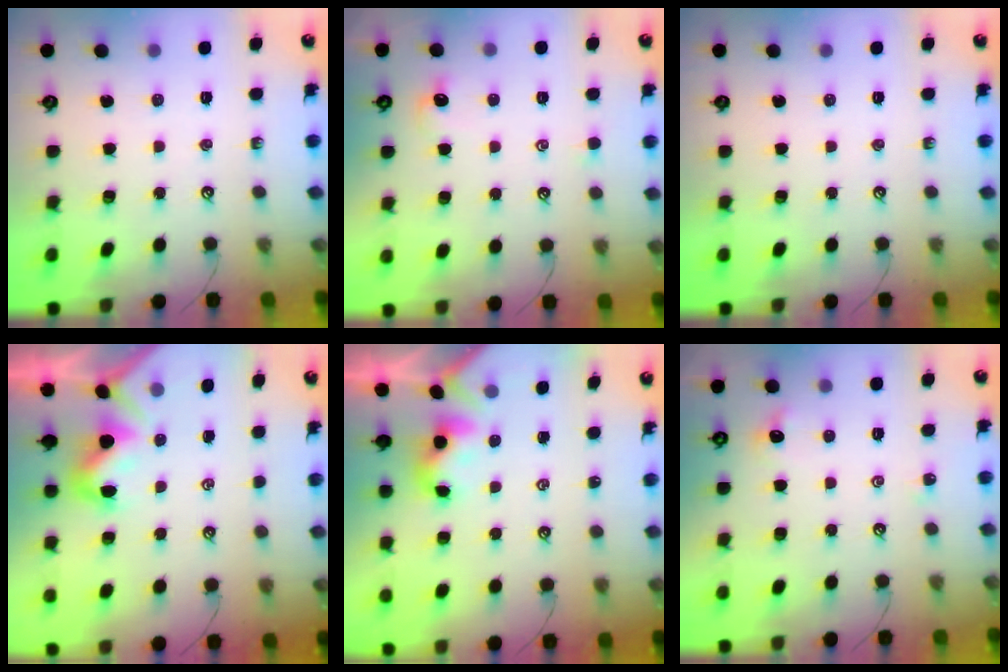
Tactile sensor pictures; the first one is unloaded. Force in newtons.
{"total": 0.8, "press": 0.4, "slide": 0.7}
{"total": 0.0}
{"total": 0.7, "press": 0.5, "slide": 0.6}
{"total": 2.4, "press": 2.3, "slide": 0.2}
{"total": 1.6, "press": 1.5, "slide": 0.5}